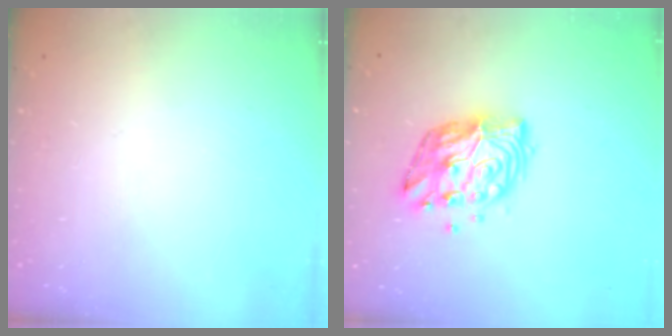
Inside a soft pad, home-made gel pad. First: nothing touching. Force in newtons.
{"total": 11.7, "press": 11.7, "slide": 1.1}